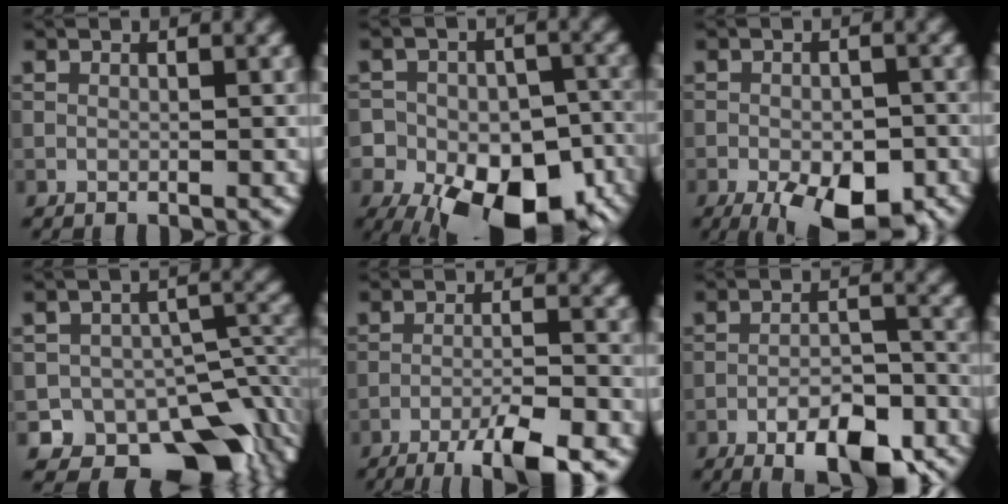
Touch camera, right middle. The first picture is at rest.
{"total": 17.9, "force": [-10.0, 11.6, 9.2], "torque": [-0.130, -0.042, -0.147]}
{"total": 8.5, "force": [-4.7, 3.5, 6.2], "torque": [-0.093, -0.013, -0.069]}
{"total": 12.7, "force": [-8.6, 7.5, 5.5], "torque": [-0.057, 0.000, -0.110]}
{"total": 7.2, "force": [-4.9, 1.1, 5.1], "torque": [-0.079, -0.004, -0.081]}
{"total": 7.6, "force": [-4.8, 2.6, 5.4], "torque": [-0.079, 0.002, -0.075]}